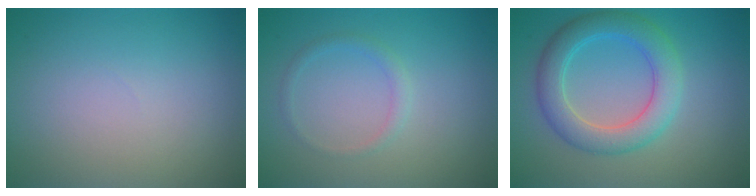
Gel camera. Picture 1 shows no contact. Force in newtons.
{"total": 1.2, "press": 1.2, "slide": 0.0}
{"total": 5.0, "press": 5.0, "slide": 0.2}